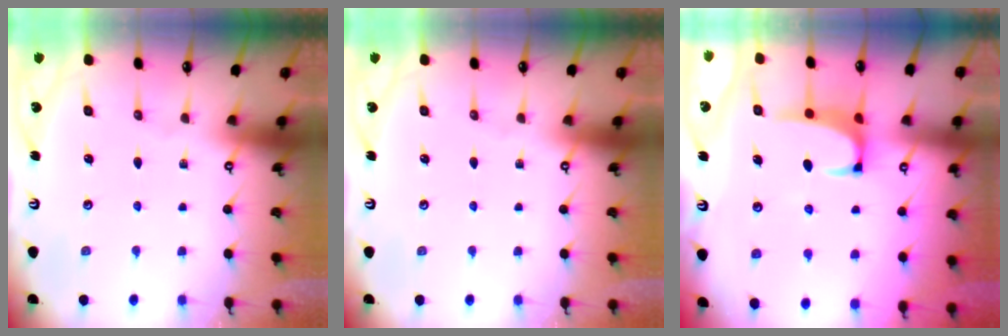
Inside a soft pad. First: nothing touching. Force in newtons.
{"total": 0.0}
{"total": 2.0, "press": 1.7, "slide": 1.0}